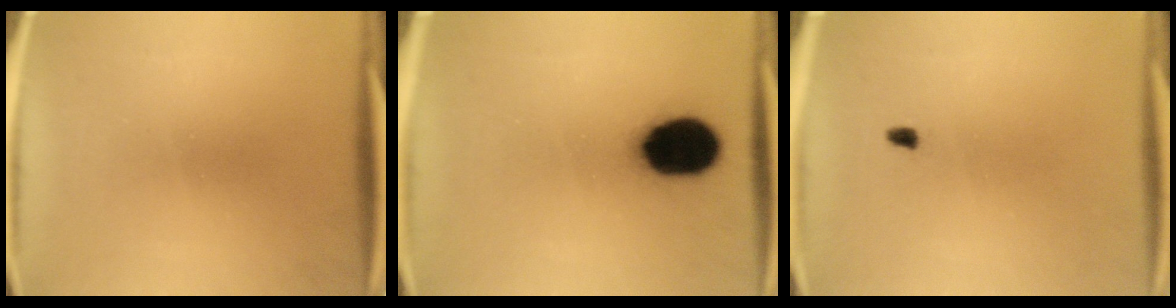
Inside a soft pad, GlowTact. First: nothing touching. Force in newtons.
{"total": 15.6}
{"total": 0.9}